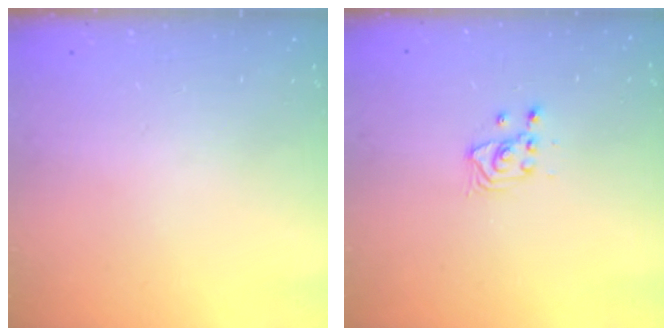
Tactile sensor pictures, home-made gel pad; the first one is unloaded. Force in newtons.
{"total": 3.4, "press": 3.4, "slide": 0.4}